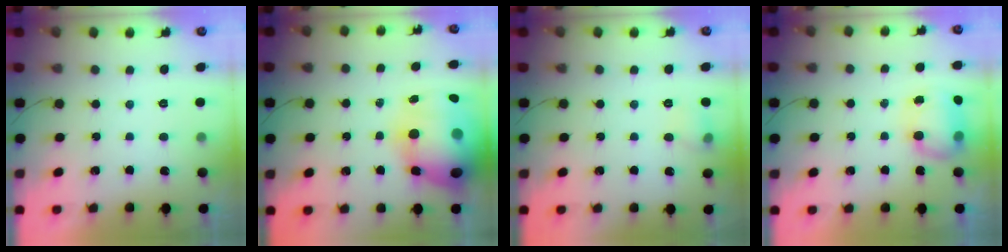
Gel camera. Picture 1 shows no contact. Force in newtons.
{"total": 24.9, "press": 24.2, "slide": 5.9}
{"total": 6.9, "press": 6.5, "slide": 2.1}
{"total": 8.3, "press": 8.3, "slide": 0.5}